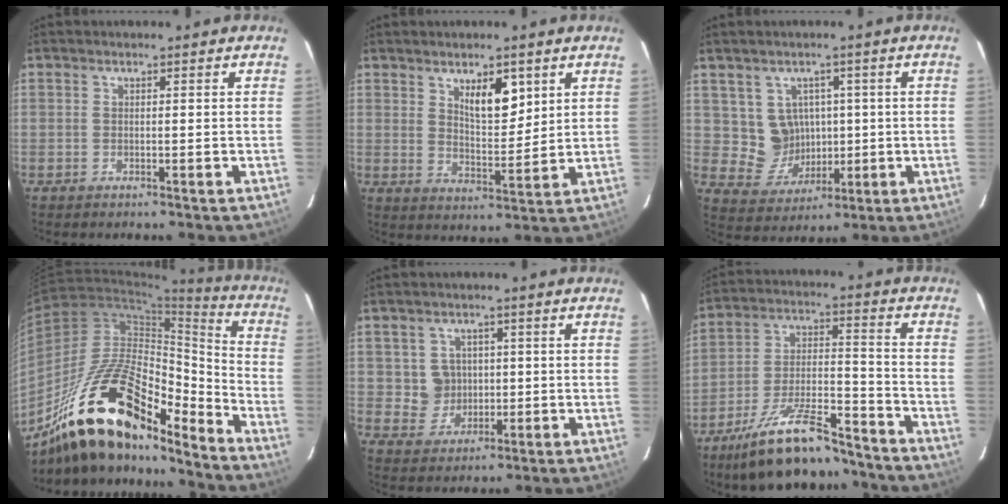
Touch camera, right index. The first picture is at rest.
{"total": 6.5, "force": [3.4, 2.3, 5.0], "torque": [-0.084, -0.005, 0.062]}
{"total": 6.7, "force": [1.4, 6.3, 1.9], "torque": [-0.033, 0.016, 0.043]}
{"total": 20.9, "force": [-15.0, 6.4, 13.1], "torque": [-0.232, 0.021, -0.261]}
{"total": 4.7, "force": [0.6, 4.6, 0.8], "torque": [-0.007, 0.012, 0.017]}
{"total": 14.7, "force": [-11.8, 3.0, 8.3], "torque": [-0.154, -0.001, -0.209]}